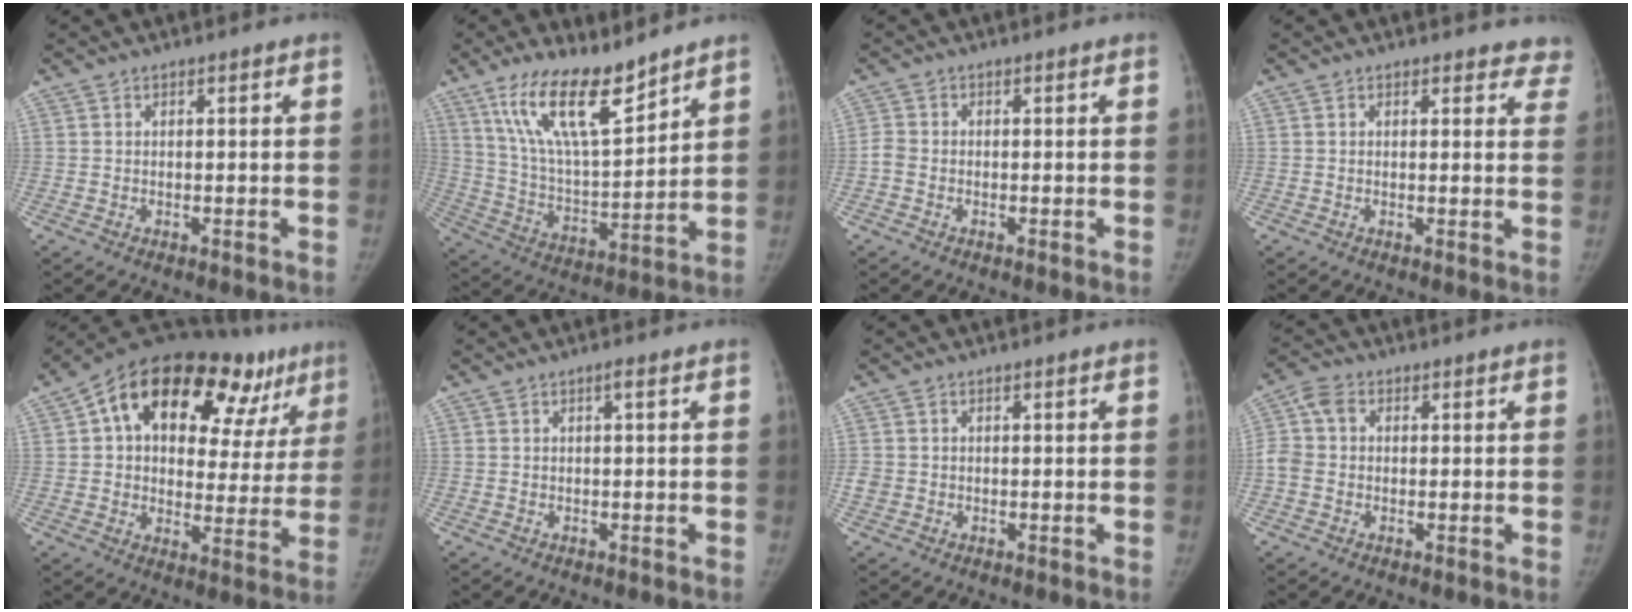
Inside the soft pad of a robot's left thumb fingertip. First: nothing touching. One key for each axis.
{"total": 15.7, "fx": 11.0, "fy": 4.5, "fz": 10.3, "tx": -0.166, "ty": -0.063, "tz": 0.217}
{"total": 1.9, "fx": -0.7, "fy": 1.4, "fz": 1.0, "tx": -0.019, "ty": 0.002, "tz": -0.023}
{"total": 5.3, "fx": 4.7, "fy": 2.4, "fz": -0.1, "tx": 0.055, "ty": -0.018, "tz": 0.024}
{"total": 27.5, "fx": 13.0, "fy": 14.5, "fz": 19.5, "tx": -0.243, "ty": 0.032, "tz": 0.193}
{"total": 0.6, "fx": 0.1, "fy": 0.1, "fz": 0.6, "tx": -0.012, "ty": 0.001, "tz": -0.001}
{"total": 1.8, "fx": -0.3, "fy": 1.6, "fz": 0.6, "tx": -0.004, "ty": 0.004, "tz": -0.006}
{"total": 5.3, "fx": 0.1, "fy": 4.3, "fz": 3.2, "tx": -0.067, "ty": 0.015, "tz": -0.005}